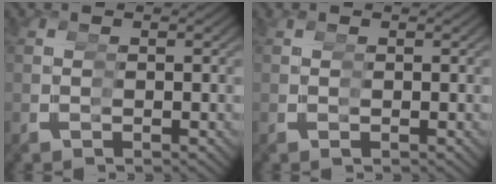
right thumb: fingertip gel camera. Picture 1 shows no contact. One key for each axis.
{"total": 0.0}